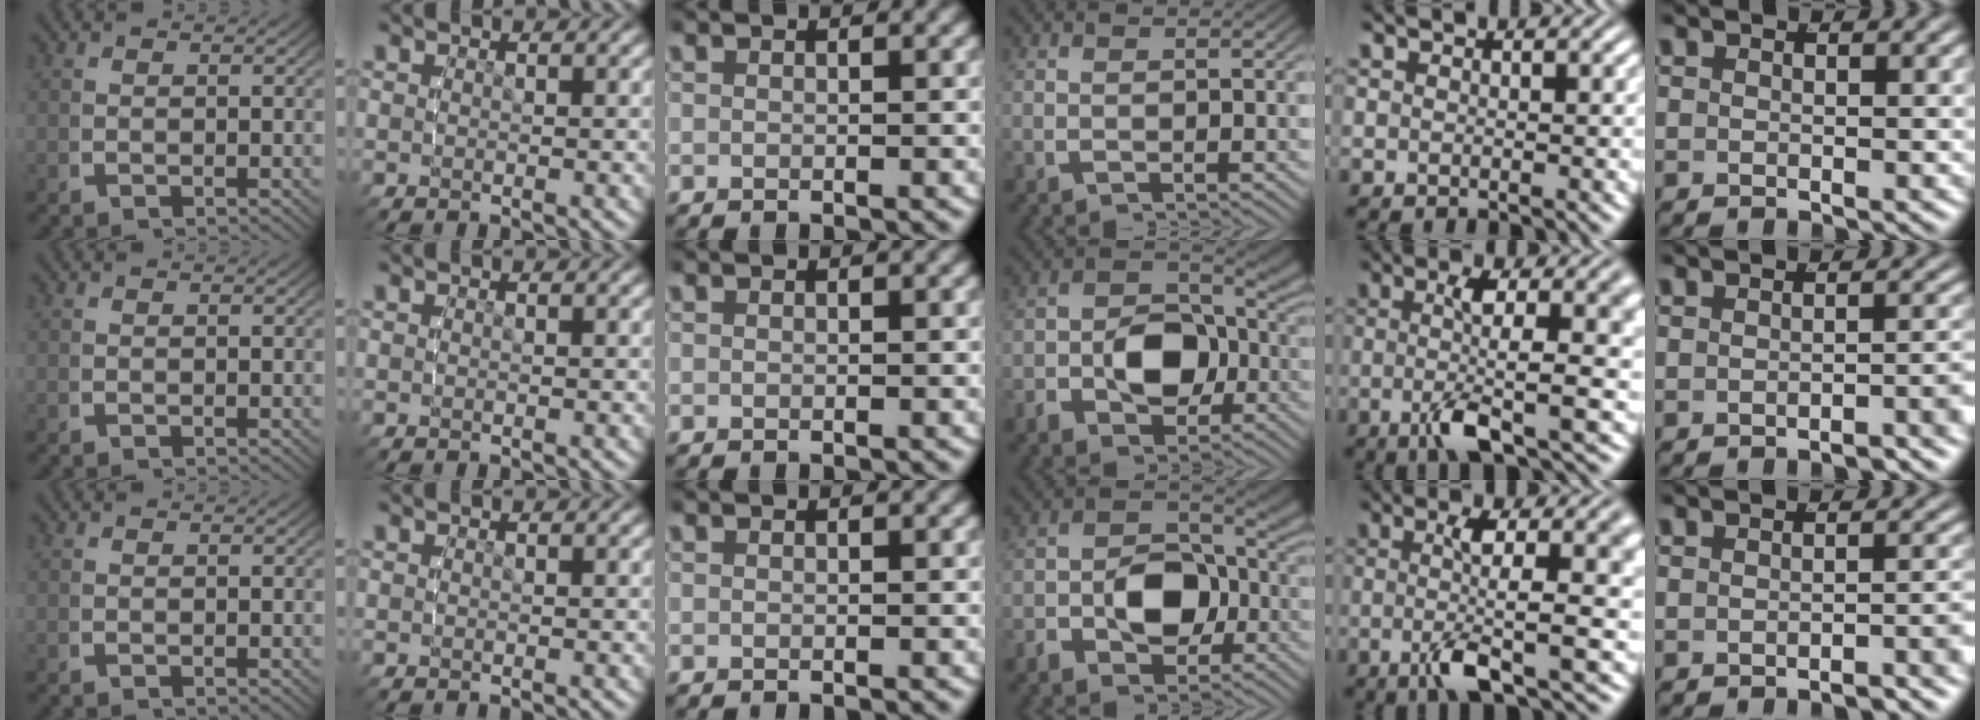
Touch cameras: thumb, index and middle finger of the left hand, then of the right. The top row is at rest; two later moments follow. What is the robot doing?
{"motion": "lift_and_place", "object": "stress ball aka squeeze ball"}